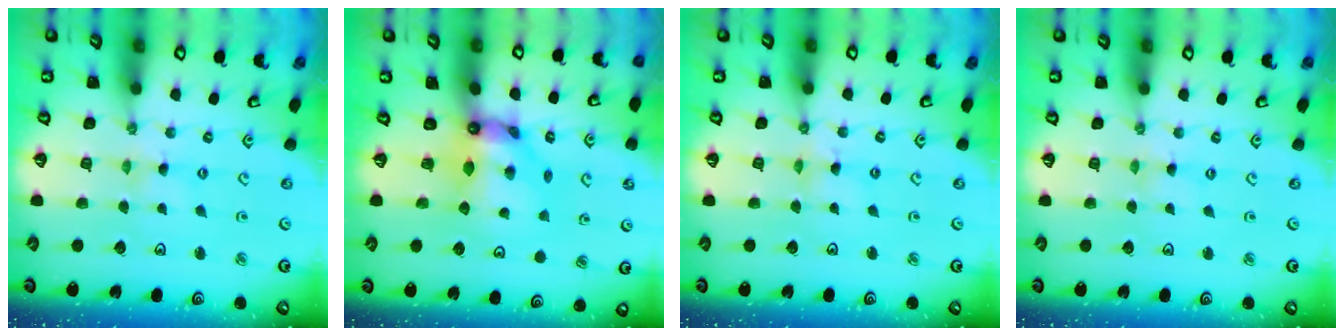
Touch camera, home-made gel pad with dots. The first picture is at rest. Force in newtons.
{"total": 8.8, "press": 8.7, "slide": 0.9}
{"total": 2.3, "press": 2.3, "slide": 0.3}
{"total": 0.0}